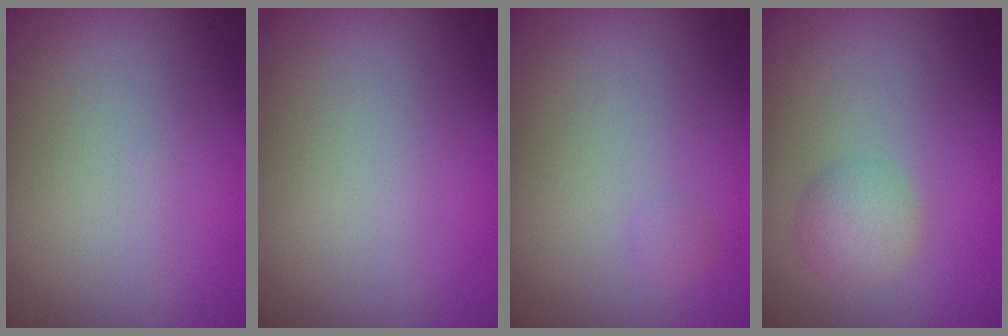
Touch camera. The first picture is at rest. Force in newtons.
{"total": 0.0}
{"total": 0.6, "press": 0.6, "slide": 0.0}
{"total": 2.3, "press": 2.3, "slide": 0.0}